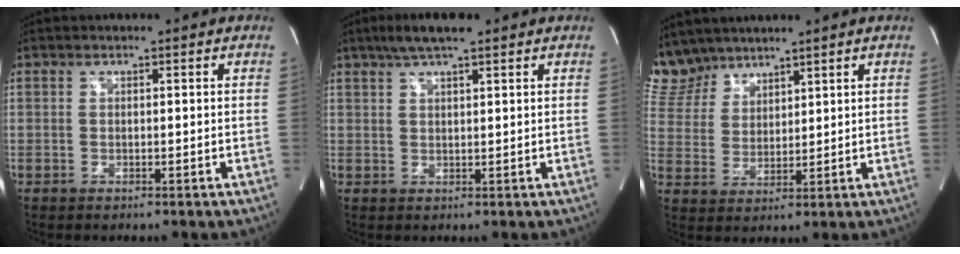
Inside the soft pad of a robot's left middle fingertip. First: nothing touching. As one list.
[{"total": 5.3, "force": [3.8, 0.9, 3.6], "torque": [-0.073, 0.018, 0.068]}, {"total": 7.2, "force": [6.7, 2.7, 0.5], "torque": [-0.020, 0.010, 0.149]}]